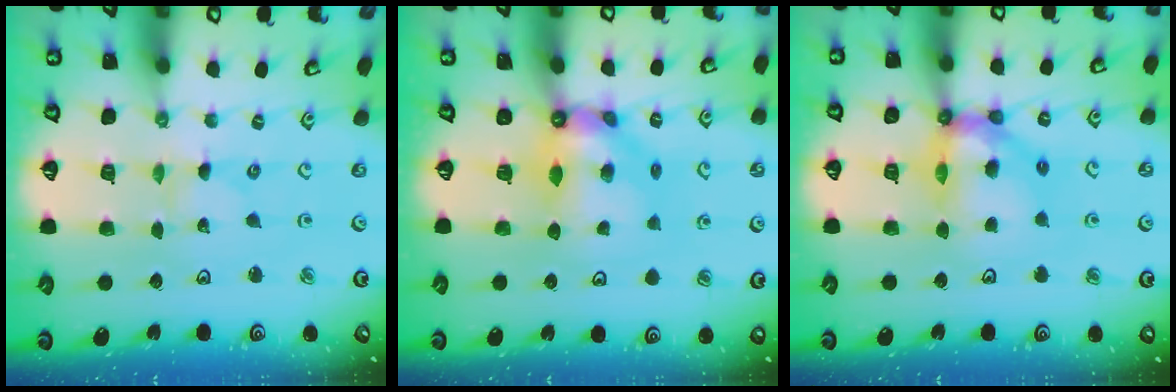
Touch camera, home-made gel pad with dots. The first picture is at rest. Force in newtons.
{"total": 9.0, "press": 8.9, "slide": 1.5}
{"total": 11.9, "press": 11.8, "slide": 1.4}